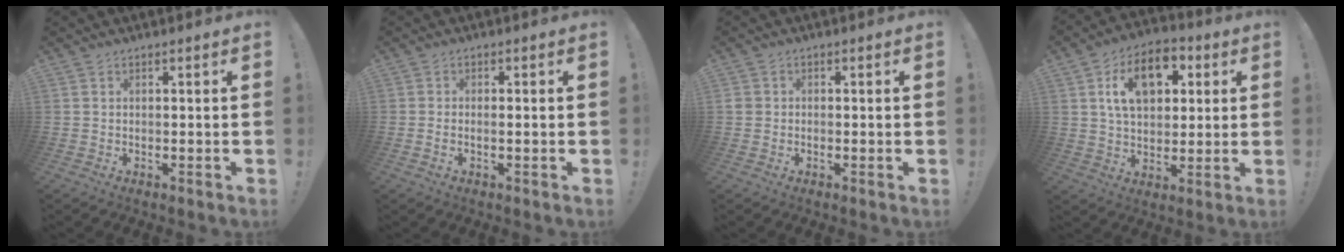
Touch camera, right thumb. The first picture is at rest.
{"total": 1.3, "force": [-0.5, 0.2, 1.2], "torque": [-0.029, 0.004, -0.007]}
{"total": 1.6, "force": [-0.4, 1.5, 0.3], "torque": [-0.012, 0.008, -0.007]}
{"total": 14.5, "force": [5.3, 9.7, 9.5], "torque": [-0.143, 0.000, 0.098]}